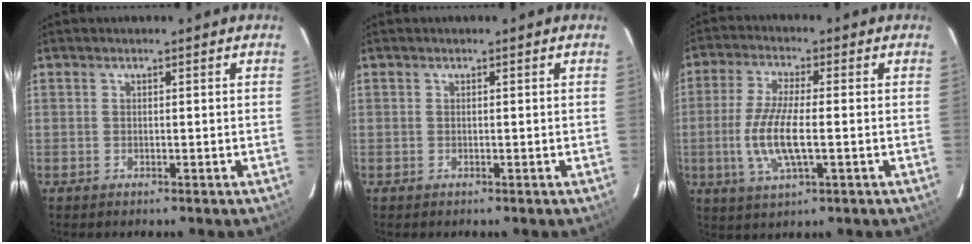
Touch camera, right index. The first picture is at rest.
{"total": 0.0}
{"total": 9.9, "force": [-1.8, 2.7, 9.3], "torque": [-0.192, -0.009, -0.036]}